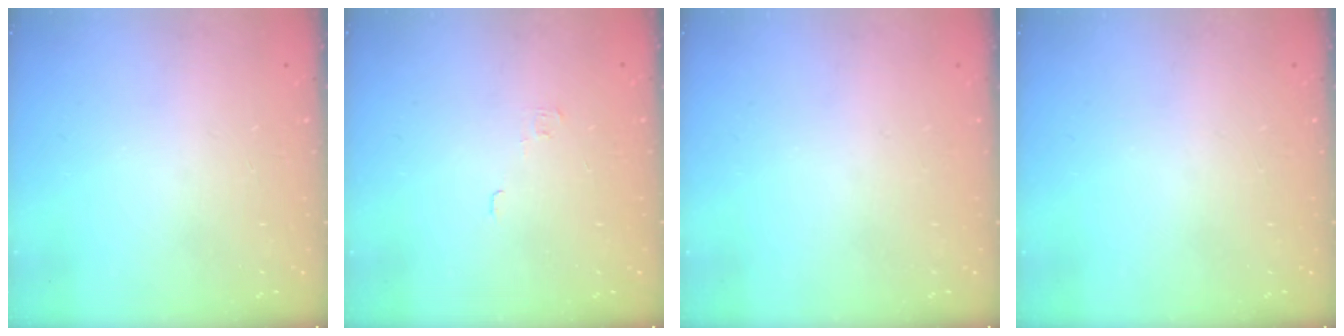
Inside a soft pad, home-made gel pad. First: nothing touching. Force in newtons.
{"total": 2.1, "press": 2.1, "slide": 0.3}
{"total": 0.0}
{"total": 0.0}